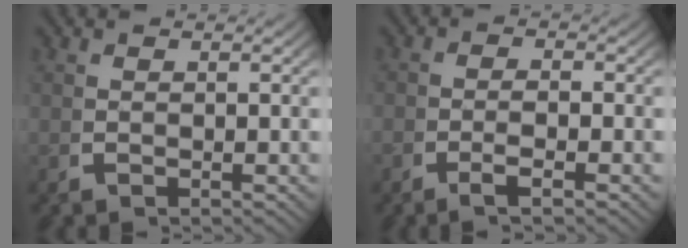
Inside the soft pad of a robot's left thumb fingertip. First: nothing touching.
{"total": 2.1, "force": [-1.0, 0.6, 1.7], "torque": [-0.035, 0.001, -0.024]}